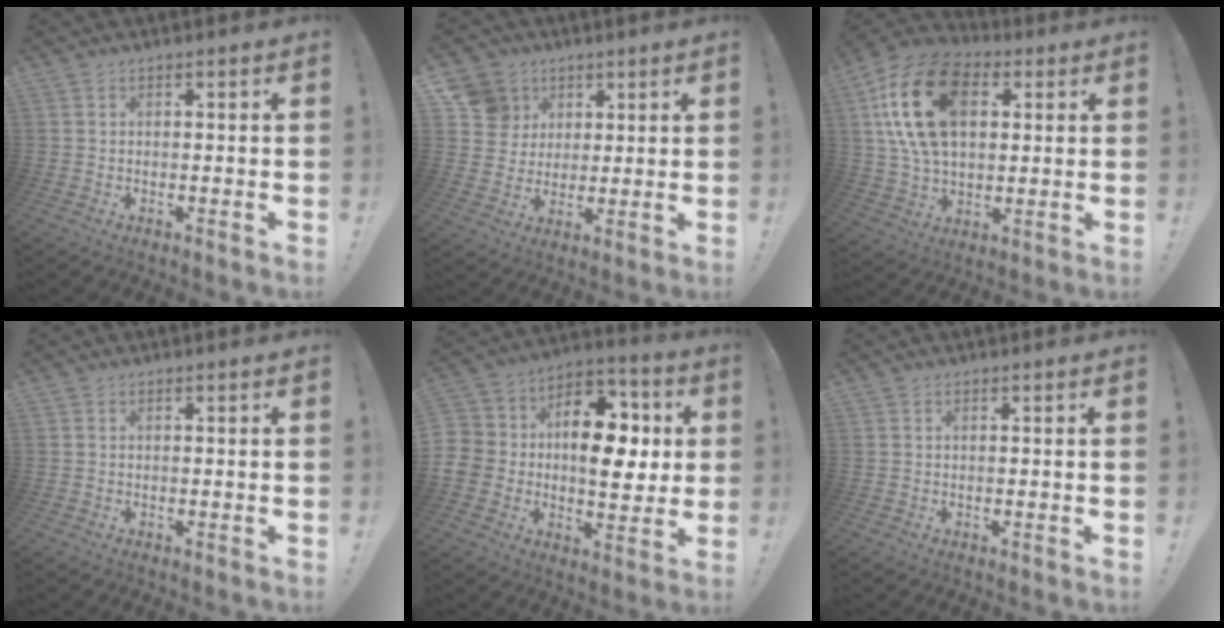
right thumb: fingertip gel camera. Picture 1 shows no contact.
{"total": 10.7, "force": [4.3, 9.6, 2.3], "torque": [-0.026, -0.018, 0.089]}
{"total": 21.8, "force": [6.2, 13.8, 15.7], "torque": [-0.300, -0.007, 0.111]}
{"total": 0.0}
{"total": 16.2, "force": [-0.4, 12.1, 10.8], "torque": [-0.156, 0.014, -0.007]}
{"total": 0.0}